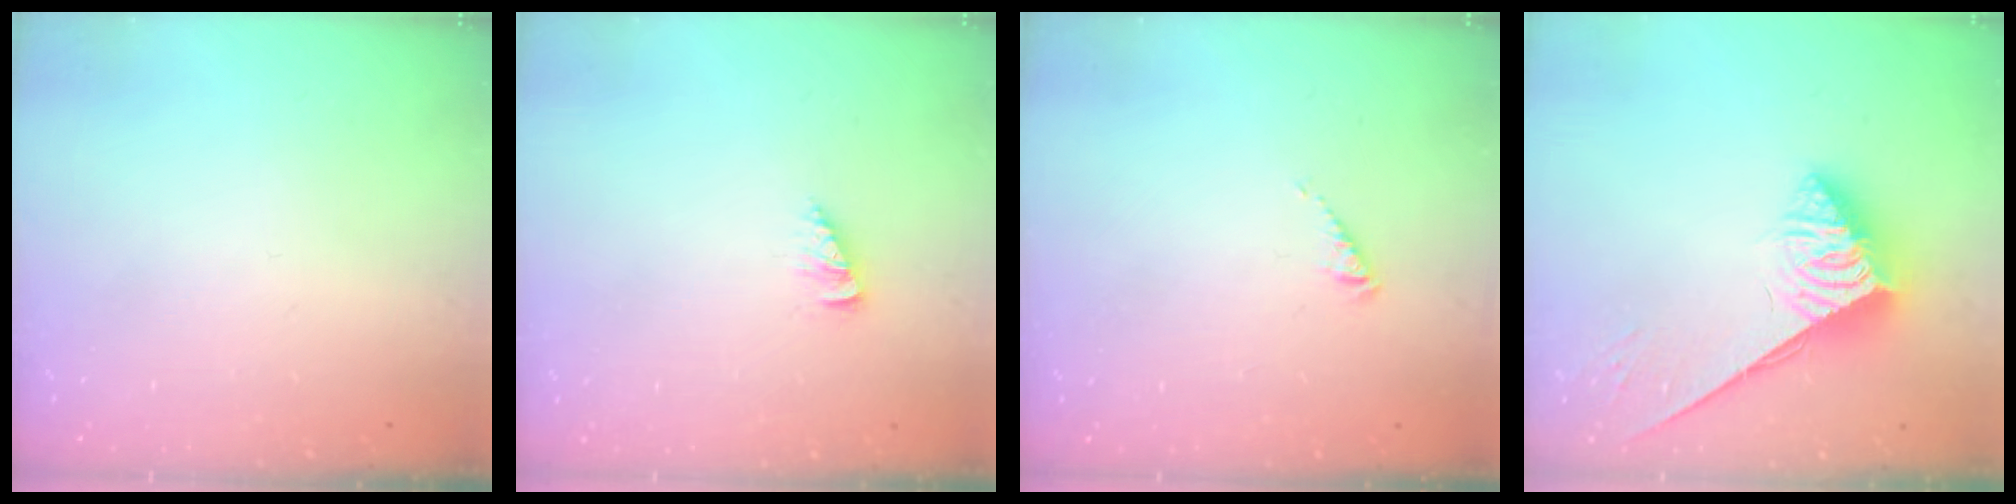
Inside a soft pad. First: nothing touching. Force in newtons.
{"total": 2.5, "press": 2.5, "slide": 0.1}
{"total": 1.1, "press": 1.0, "slide": 0.3}
{"total": 6.0, "press": 5.9, "slide": 0.6}